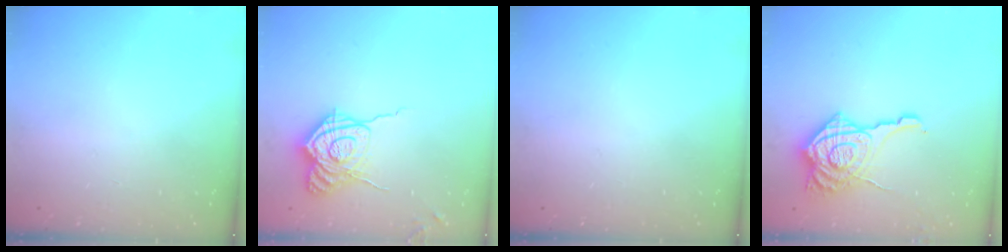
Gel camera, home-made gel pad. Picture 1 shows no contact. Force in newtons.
{"total": 16.2, "press": 16.2, "slide": 0.5}
{"total": 0.0}
{"total": 15.7, "press": 15.6, "slide": 1.6}